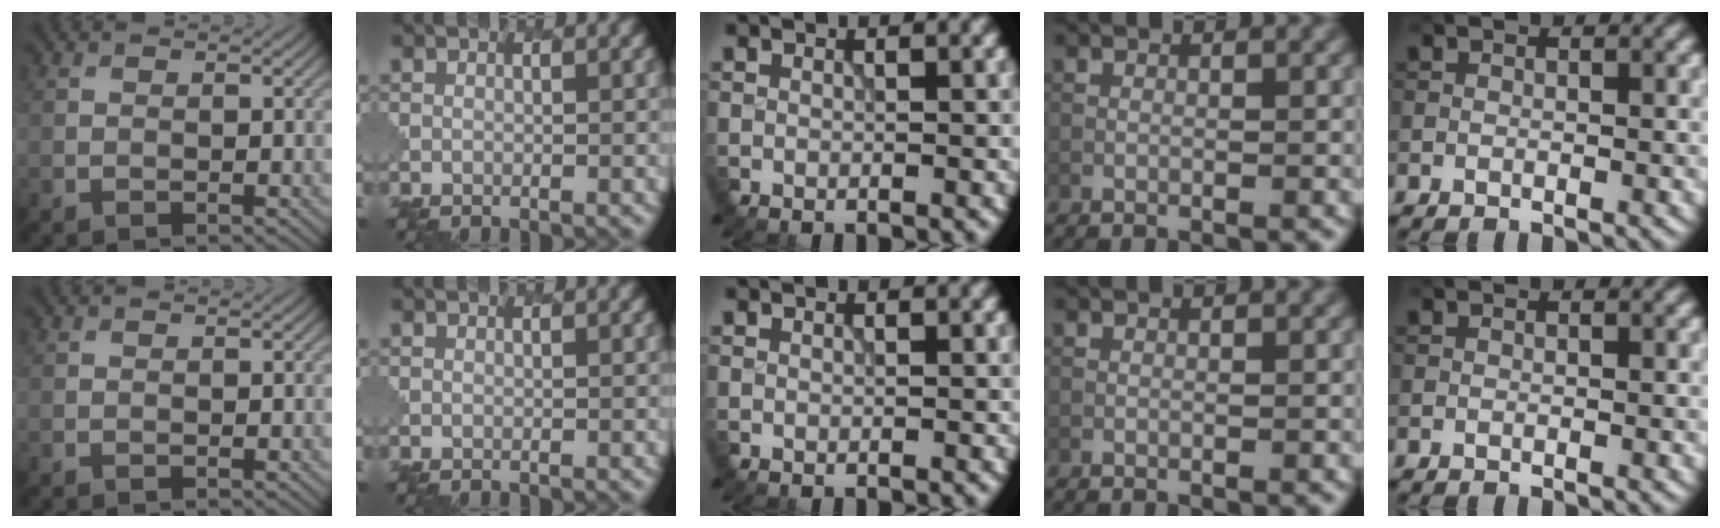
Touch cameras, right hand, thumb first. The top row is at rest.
{}